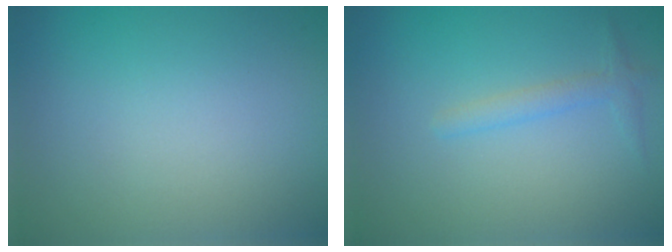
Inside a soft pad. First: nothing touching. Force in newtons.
{"total": 1.4, "press": 1.4, "slide": 0.0}